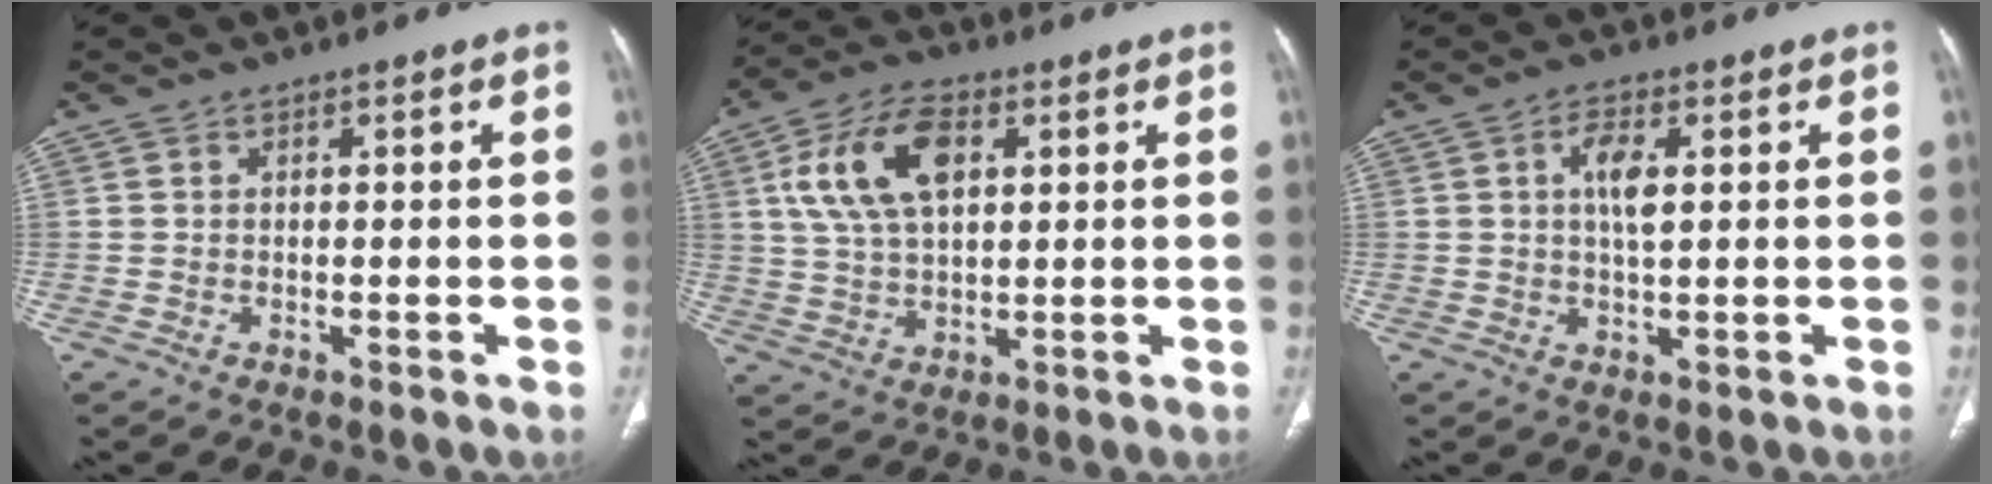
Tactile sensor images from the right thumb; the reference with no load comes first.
{"total": 13.2, "force": [4.0, 7.3, 10.2], "torque": [-0.191, 0.002, 0.075]}
{"total": 5.3, "force": [1.1, 2.1, 4.7], "torque": [-0.083, -0.005, 0.018]}